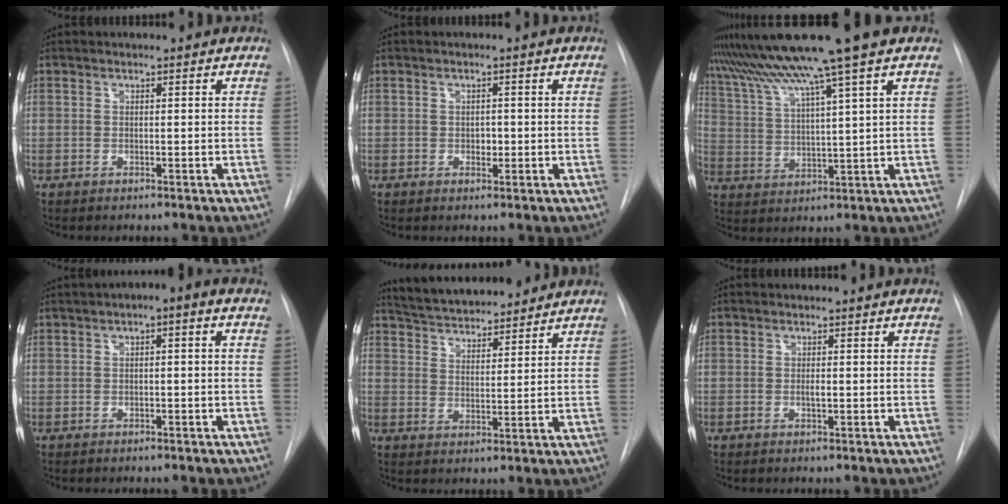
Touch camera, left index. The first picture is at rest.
{"total": 1.3, "force": [-0.2, 1.0, 0.9], "torque": [-0.012, 0.002, 0.000]}
{"total": 13.2, "force": [10.0, -2.4, 8.2], "torque": [-0.145, 0.014, 0.165]}
{"total": 3.6, "force": [1.3, 0.8, 3.3], "torque": [-0.048, 0.020, 0.014]}
{"total": 14.0, "force": [12.8, 2.9, 4.8], "torque": [-0.077, 0.024, 0.202]}
{"total": 0.8, "force": [0.0, 0.2, 0.8], "torque": [-0.014, -0.002, 0.000]}